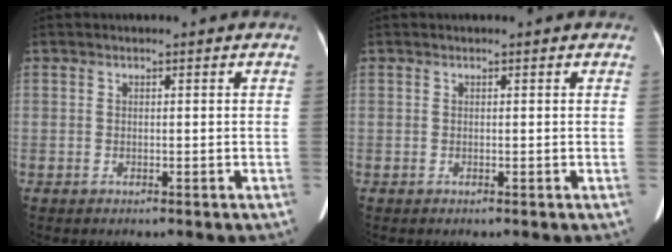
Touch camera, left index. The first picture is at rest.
{"total": 0.8, "force": [0.7, 0.2, 0.3], "torque": [-0.010, 0.008, 0.003]}